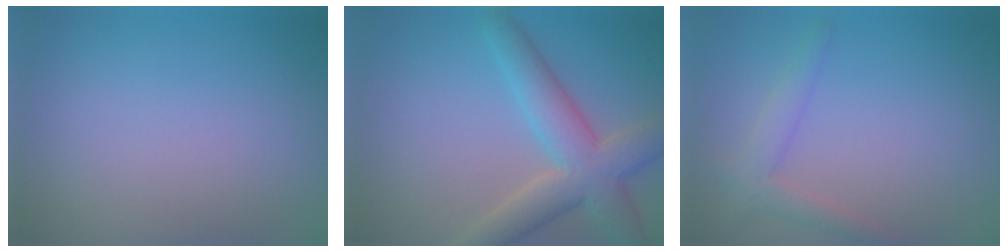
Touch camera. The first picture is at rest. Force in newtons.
{"total": 6.2, "press": 6.2, "slide": 0.4}
{"total": 2.3, "press": 2.3, "slide": 0.1}